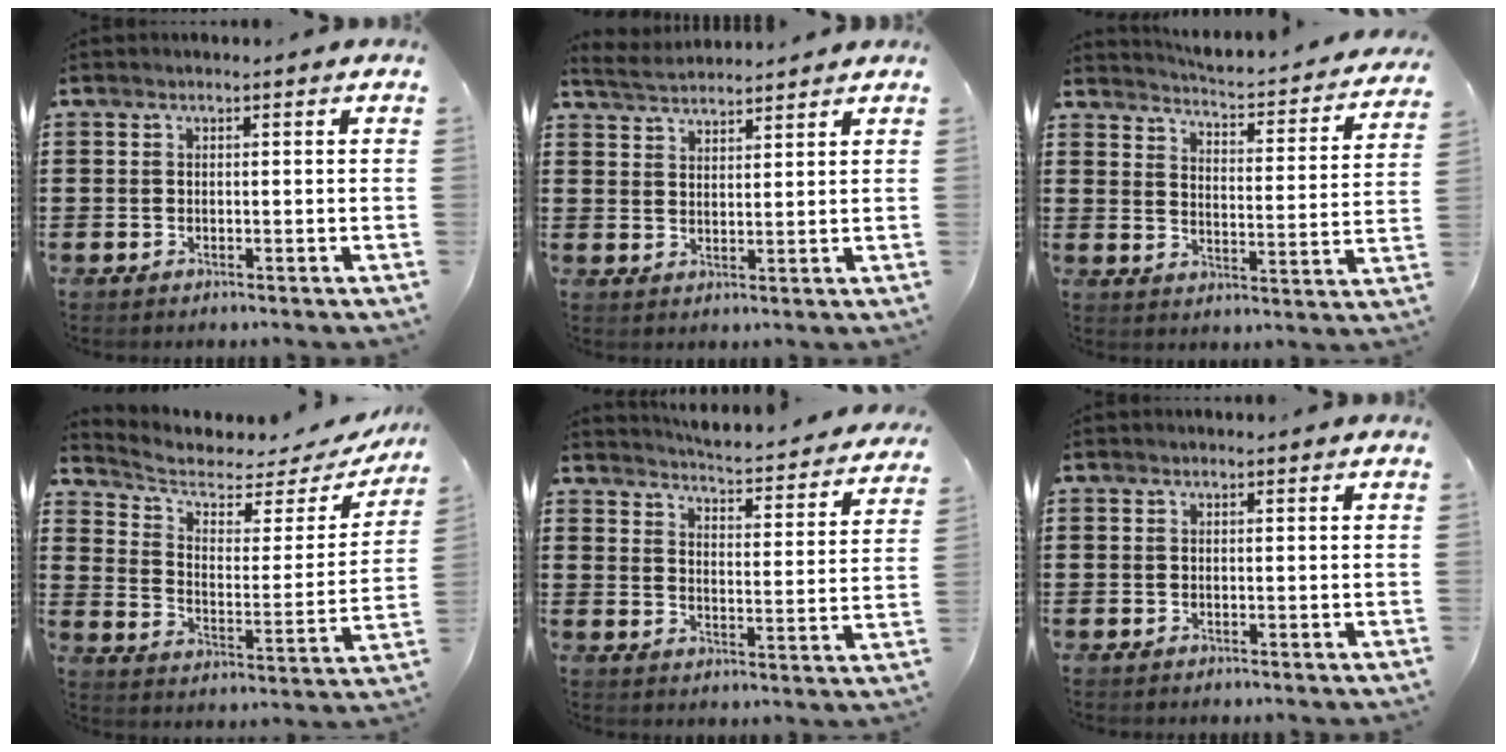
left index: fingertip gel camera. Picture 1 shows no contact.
{"total": 3.3, "force": [3.3, 0.1, 0.3], "torque": [-0.019, -0.010, 0.061]}
{"total": 3.0, "force": [2.9, -0.3, 0.6], "torque": [-0.024, -0.036, 0.038]}
{"total": 4.8, "force": [3.6, 2.0, 2.4], "torque": [-0.071, -0.021, 0.055]}
{"total": 3.8, "force": [3.7, -0.4, 0.5], "torque": [-0.026, -0.041, 0.054]}
{"total": 0.0}